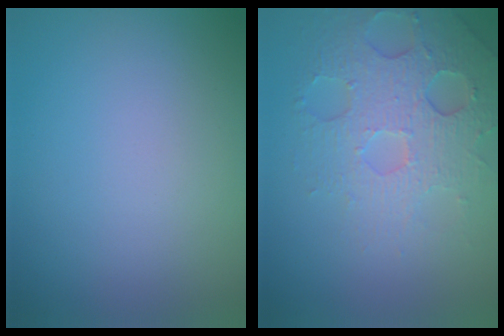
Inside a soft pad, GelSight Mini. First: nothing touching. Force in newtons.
{"total": 4.9, "press": 4.1, "slide": 2.6}